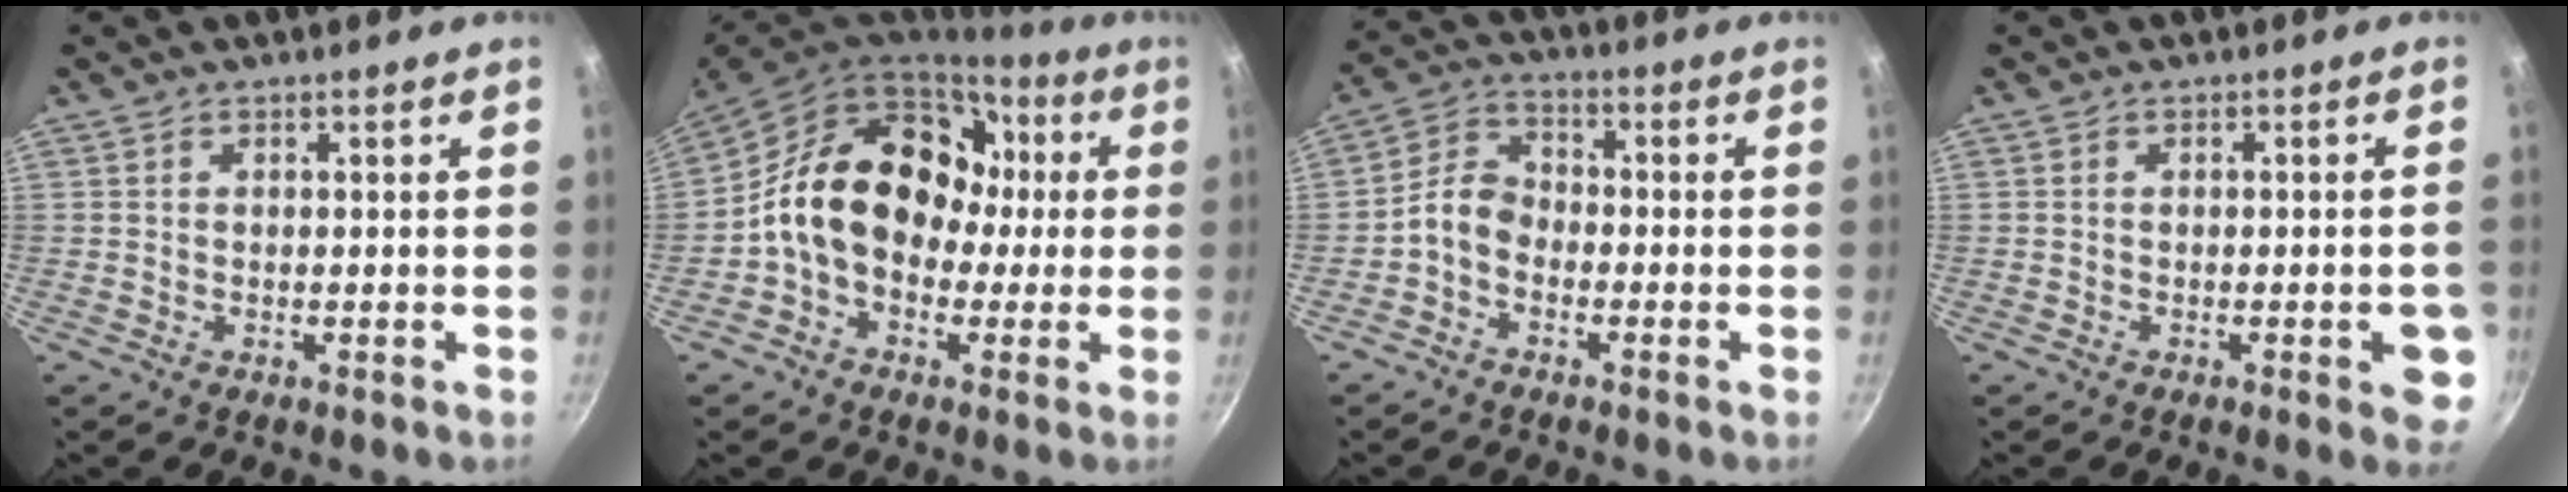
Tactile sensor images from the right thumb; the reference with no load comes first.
{"total": 20.1, "force": [1.0, 15.1, 13.2], "torque": [-0.197, 0.055, 0.007]}
{"total": 5.7, "force": [-2.3, 4.0, 3.3], "torque": [-0.058, 0.036, -0.061]}
{"total": 5.4, "force": [-1.7, 1.7, 4.8], "torque": [-0.041, 0.003, -0.022]}